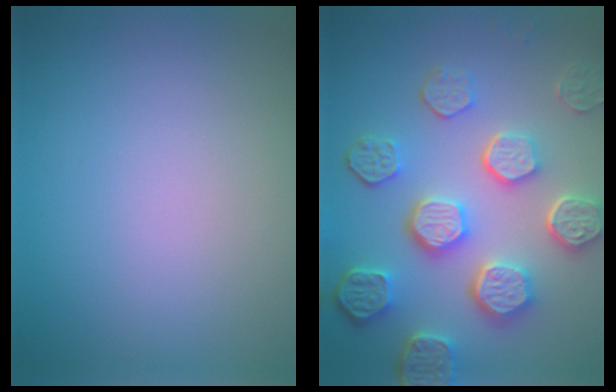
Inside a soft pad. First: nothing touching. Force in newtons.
{"total": 7.8, "press": 6.0, "slide": 5.1}